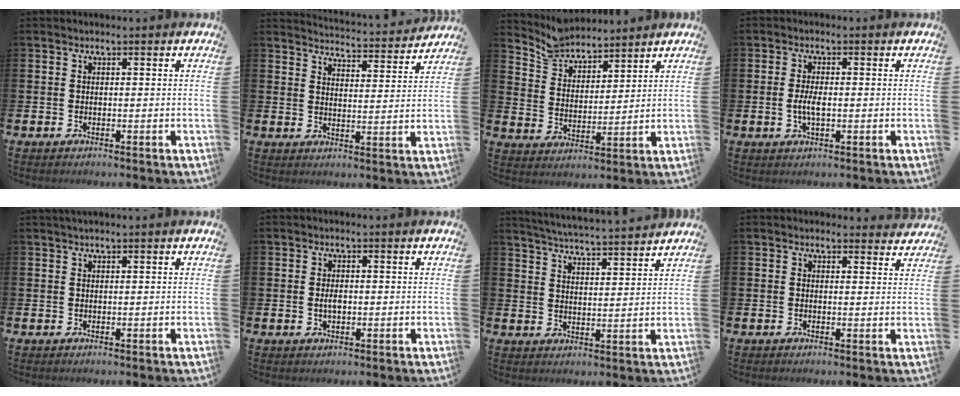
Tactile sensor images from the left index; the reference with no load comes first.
{"total": 4.5, "force": [4.4, 0.1, 0.1], "torque": [-0.015, -0.040, 0.075]}
{"total": 5.9, "force": [5.7, 1.7, 0.1], "torque": [-0.036, -0.033, 0.103]}
{"total": 2.9, "force": [-0.3, 1.1, 2.7], "torque": [-0.046, -0.001, -0.007]}
{"total": 0.6, "force": [0.5, 0.0, 0.3], "torque": [-0.014, 0.005, 0.011]}
{"total": 1.6, "force": [-0.1, 0.8, 1.3], "torque": [-0.023, 0.003, -0.003]}
{"total": 5.2, "force": [5.2, -0.4, 0.7], "torque": [-0.036, -0.037, 0.091]}
{"total": 1.6, "force": [1.5, 0.6, 0.0], "torque": [0.005, -0.004, 0.026]}